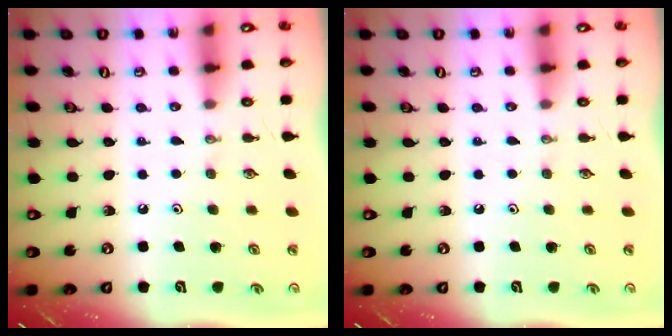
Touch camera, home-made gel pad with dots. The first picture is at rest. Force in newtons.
{"total": 0.0}